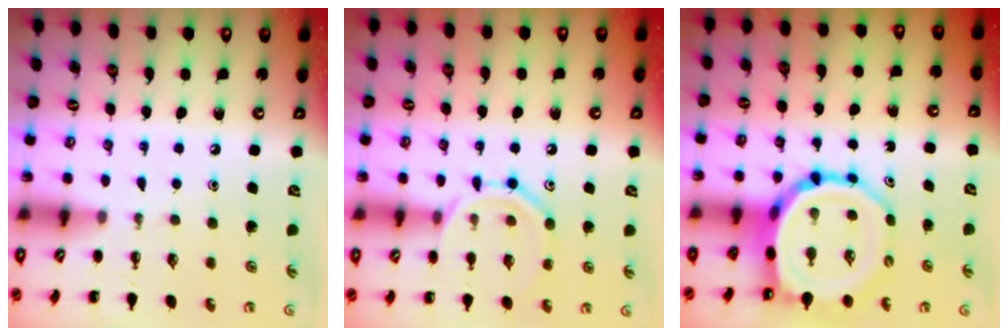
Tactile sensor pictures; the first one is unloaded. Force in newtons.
{"total": 11.7, "press": 11.7, "slide": 1.1}
{"total": 12.1, "press": 11.6, "slide": 3.5}